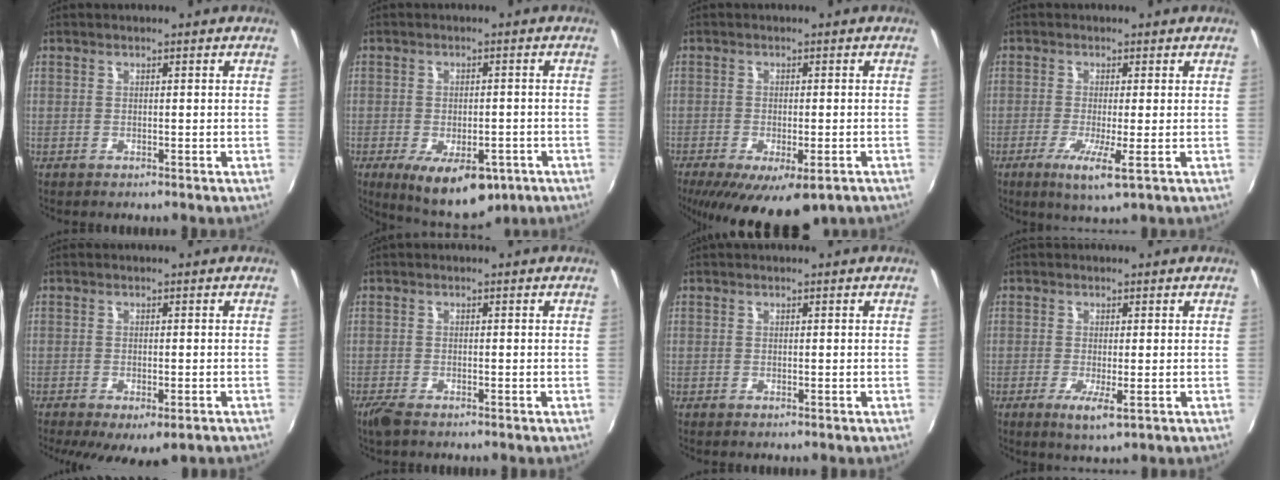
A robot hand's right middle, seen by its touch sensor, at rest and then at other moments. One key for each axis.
{"total": 12.6, "fx": -6.8, "fy": 5.9, "fz": 8.8, "tx": -0.153, "ty": -0.027, "tz": -0.087}
{"total": 13.7, "fx": -8.4, "fy": 5.2, "fz": 9.5, "tx": -0.176, "ty": -0.043, "tz": -0.118}
{"total": 5.2, "fx": -1.7, "fy": -0.3, "fz": 4.9, "tx": -0.104, "ty": -0.016, "tz": -0.033}
{"total": 8.7, "fx": -5.4, "fy": 3.3, "fz": 6.1, "tx": -0.117, "ty": -0.033, "tz": -0.073}
{"total": 2.8, "fx": -2.1, "fy": 0.8, "fz": 1.7, "tx": -0.041, "ty": -0.009, "tz": -0.041}
{"total": 0.0}
{"total": 3.7, "fx": -1.1, "fy": 0.3, "fz": 3.5, "tx": -0.072, "ty": -0.012, "tz": -0.019}